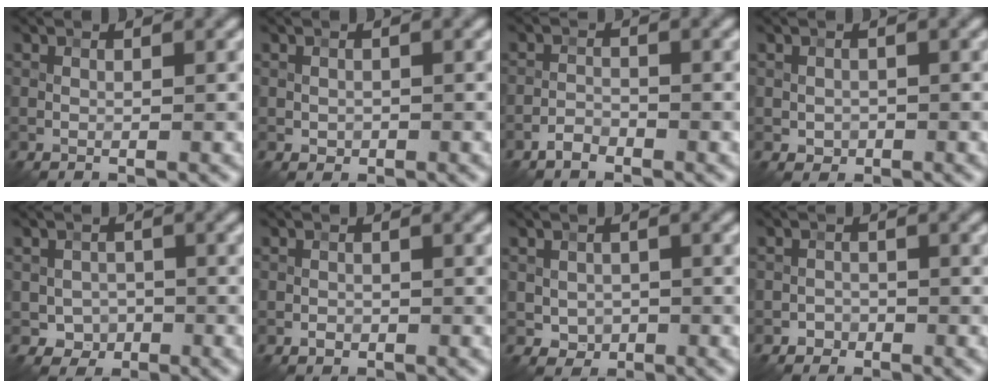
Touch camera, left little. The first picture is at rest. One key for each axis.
{"total": 0.8, "fx": -0.2, "fy": 0.7, "fz": 0.3, "tx": -0.001, "ty": -0.003, "tz": -0.004}
{"total": 1.4, "fx": -1.2, "fy": 0.6, "fz": 0.6, "tx": -0.007, "ty": 0.005, "tz": -0.025}
{"total": 1.2, "fx": -0.3, "fy": 1.0, "fz": 0.4, "tx": -0.004, "ty": -0.004, "tz": -0.006}
{"total": 2.2, "fx": -0.6, "fy": 2.0, "fz": 0.6, "tx": -0.002, "ty": -0.003, "tz": -0.014}
{"total": 0.8, "fx": -0.4, "fy": 0.6, "fz": 0.3, "tx": 0.000, "ty": -0.002, "tz": -0.008}
{"total": 1.9, "fx": -0.4, "fy": 1.6, "fz": 0.8, "tx": -0.011, "ty": -0.005, "tz": -0.008}
{"total": 1.0, "fx": -0.7, "fy": 0.8, "fz": -0.1, "tx": 0.010, "ty": 0.003, "tz": -0.011}